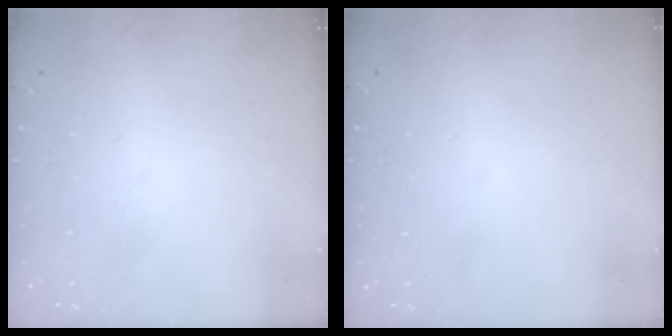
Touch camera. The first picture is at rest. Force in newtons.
{"total": 0.0}